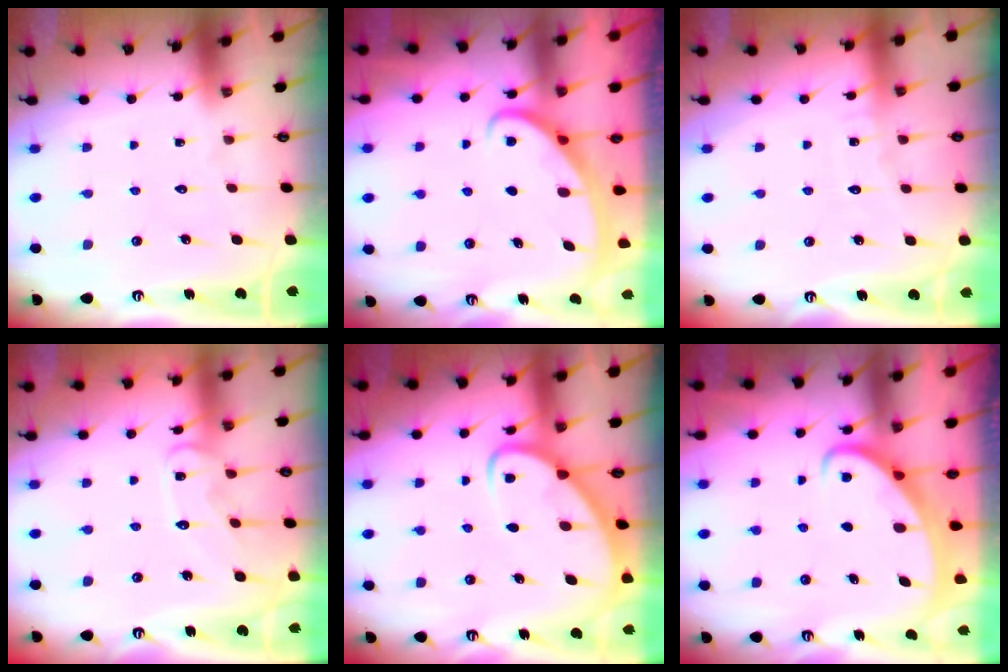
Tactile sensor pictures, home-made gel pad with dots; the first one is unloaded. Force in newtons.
{"total": 3.0, "press": 3.0, "slide": 0.3}
{"total": 3.4, "press": 3.4, "slide": 0.3}
{"total": 10.3, "press": 10.3, "slide": 0.8}
{"total": 4.4, "press": 4.3, "slide": 0.4}
{"total": 2.6, "press": 2.6, "slide": 0.3}